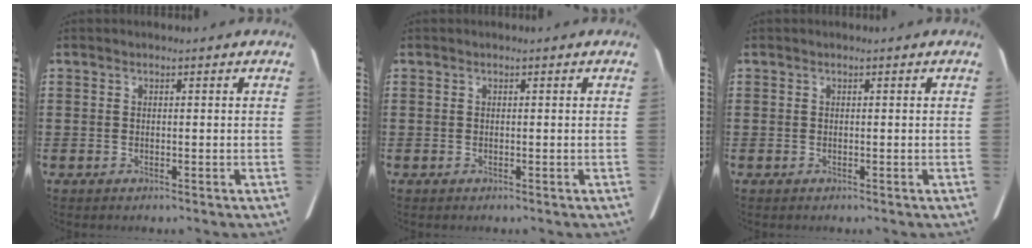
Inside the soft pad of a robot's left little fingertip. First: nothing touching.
{"total": 0.0}
{"total": 0.0}